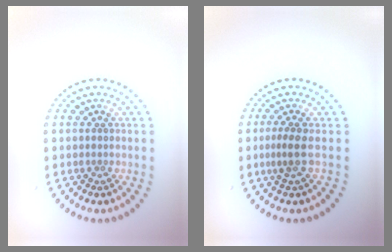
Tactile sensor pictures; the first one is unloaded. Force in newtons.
{"total": 1.9, "press": 1.4, "slide": 1.3}